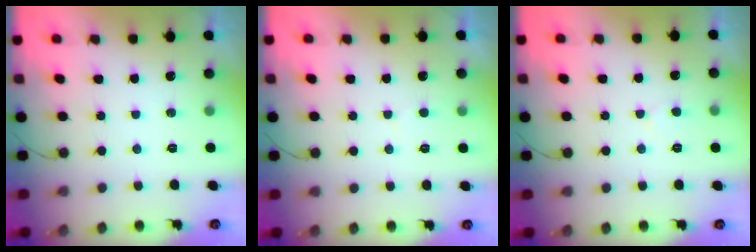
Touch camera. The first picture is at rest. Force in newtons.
{"total": 2.4, "press": 2.4, "slide": 0.4}
{"total": 2.0, "press": 2.0, "slide": 0.3}